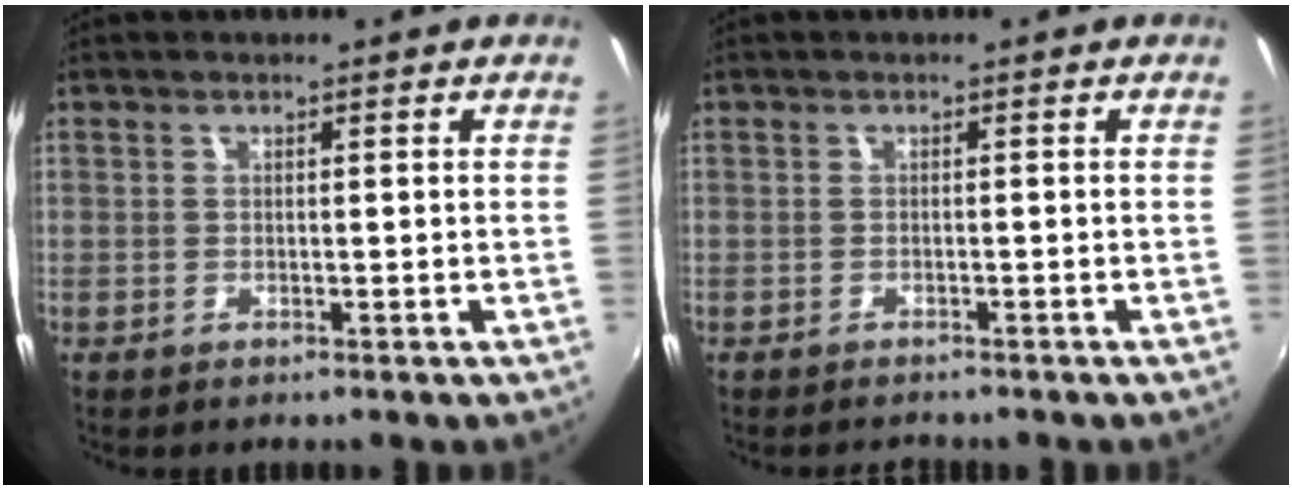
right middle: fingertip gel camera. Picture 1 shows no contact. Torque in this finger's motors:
{"motor_torque": [-0.19, -0.20, 0.07, 0.00]}